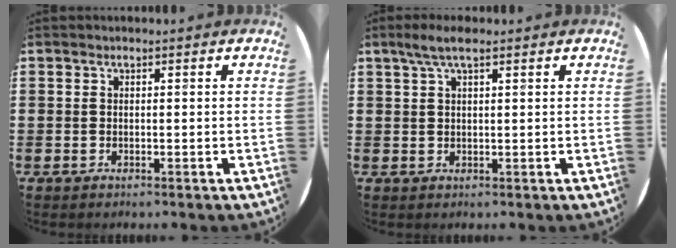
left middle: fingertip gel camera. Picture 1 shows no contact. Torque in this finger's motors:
{"motor_torque": [0.60, -0.52, 0.10, 0.08]}